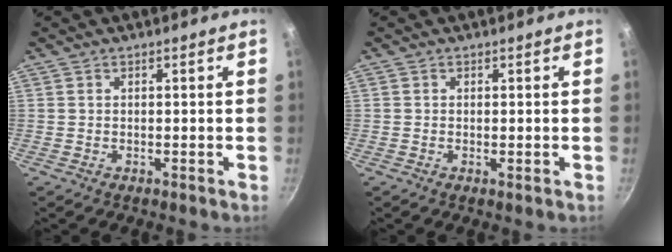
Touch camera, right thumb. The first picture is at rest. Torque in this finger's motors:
{"motor_torque": [-0.56, 0.04, -0.29, -0.01, -0.02]}